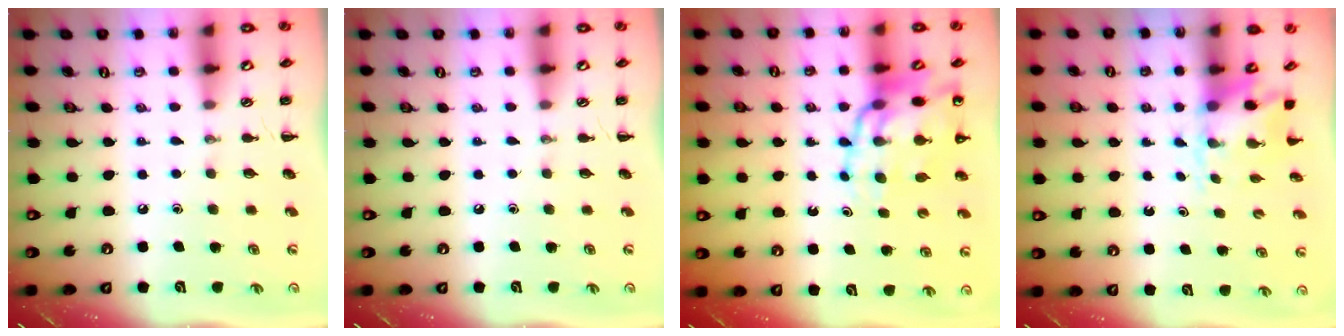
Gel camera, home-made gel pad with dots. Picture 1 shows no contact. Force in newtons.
{"total": 0.0}
{"total": 15.5, "press": 14.9, "slide": 4.0}
{"total": 2.9, "press": 2.8, "slide": 0.7}